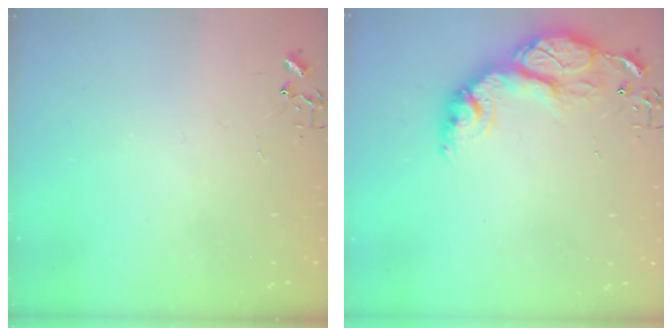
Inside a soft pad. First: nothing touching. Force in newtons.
{"total": 16.7, "press": 16.7, "slide": 1.3}